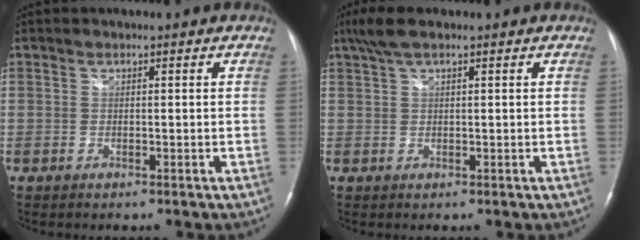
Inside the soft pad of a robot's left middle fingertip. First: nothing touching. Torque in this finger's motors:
{"motor_torque": [0.37, -0.23, -0.01, 0.01]}